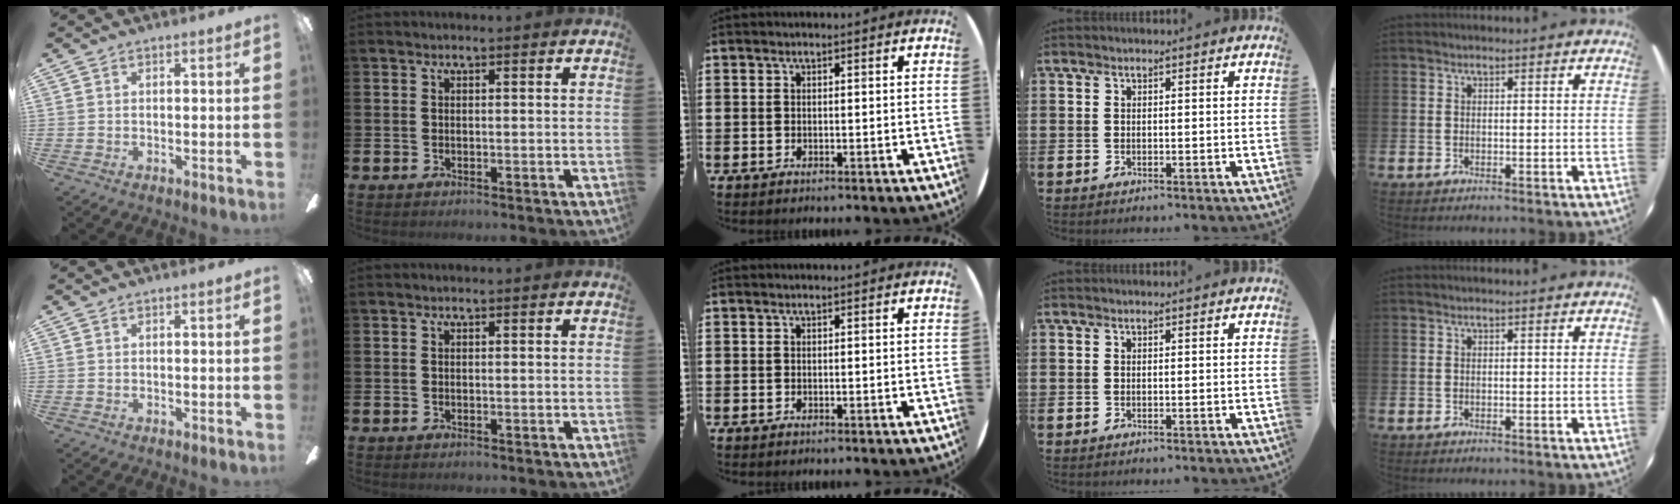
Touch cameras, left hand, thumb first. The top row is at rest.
{}